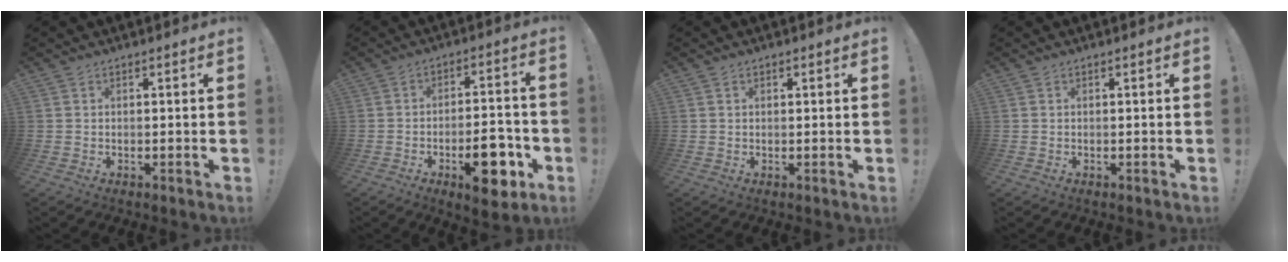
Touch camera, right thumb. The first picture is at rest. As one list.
[{"total": 15.9, "force": [-6.8, 6.1, 13.1], "torque": [-0.183, 0.038, -0.100]}, {"total": 0.6, "force": [0.3, 0.4, 0.4], "torque": [-0.007, 0.003, 0.004]}, {"total": 0.0}]